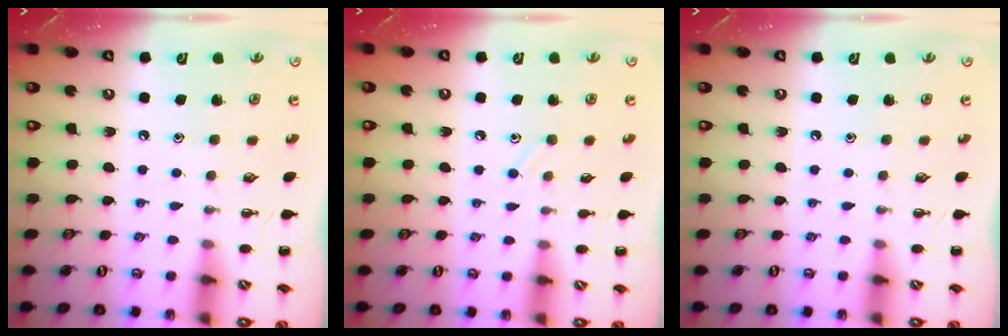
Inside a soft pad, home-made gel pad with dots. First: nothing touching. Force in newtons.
{"total": 6.7, "press": 6.3, "slide": 2.3}
{"total": 0.0}